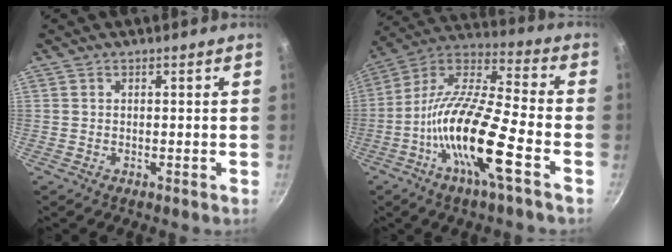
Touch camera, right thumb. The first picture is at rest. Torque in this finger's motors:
{"motor_torque": [2.57, 2.44, 2.00, -0.77, 0.28]}